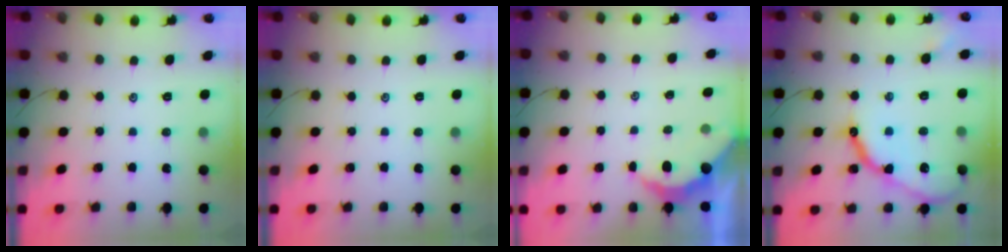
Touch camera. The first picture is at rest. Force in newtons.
{"total": 0.0}
{"total": 3.3, "press": 3.3, "slide": 0.5}
{"total": 14.2, "press": 14.2, "slide": 1.2}